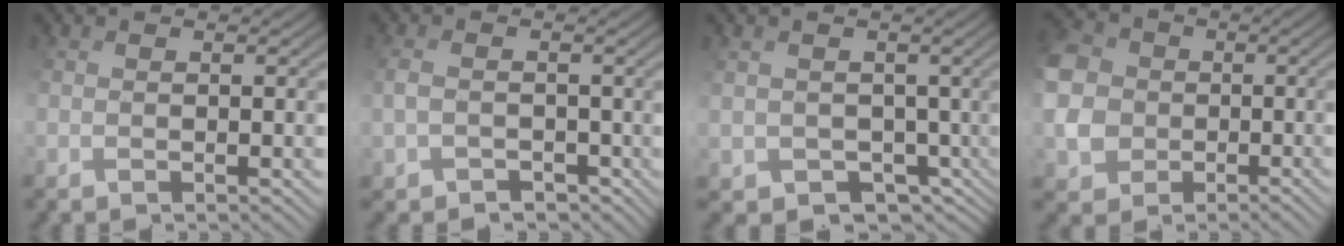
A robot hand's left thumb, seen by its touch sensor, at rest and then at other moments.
{"total": 1.4, "force": [-0.4, 1.3, 0.0], "torque": [-0.002, 0.003, -0.009]}
{"total": 5.1, "force": [0.7, 4.9, 1.3], "torque": [-0.037, -0.014, 0.005]}
{"total": 7.1, "force": [-0.3, 6.5, 3.0], "torque": [-0.101, 0.001, -0.012]}